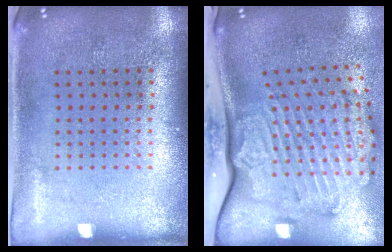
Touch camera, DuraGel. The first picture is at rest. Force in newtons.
{"total": 3.5, "press": 2.5, "slide": 2.5}